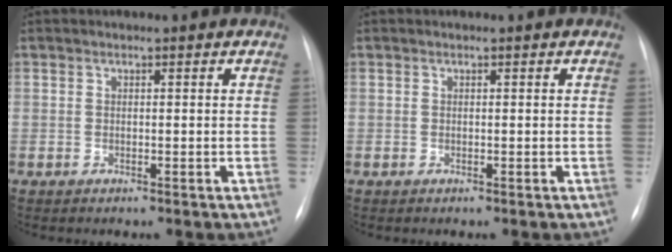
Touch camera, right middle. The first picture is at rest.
{"total": 0.0}